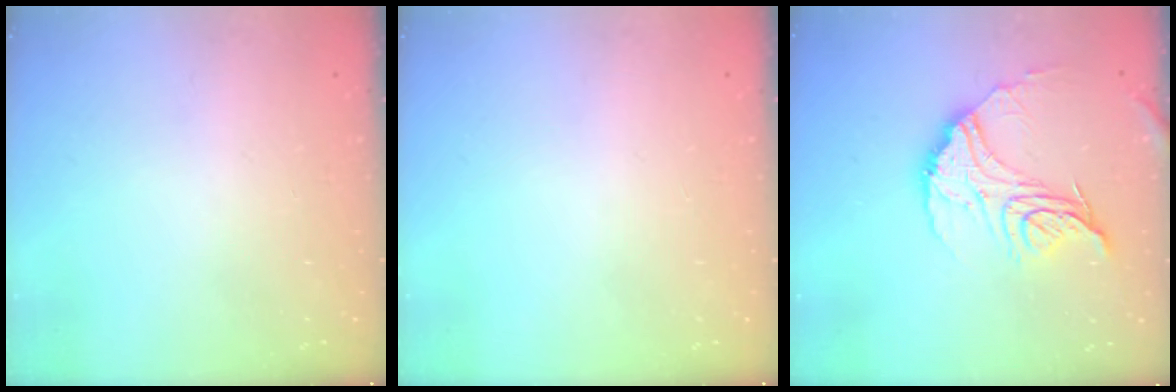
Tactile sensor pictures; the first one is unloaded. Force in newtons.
{"total": 0.0}
{"total": 16.1, "press": 16.1, "slide": 1.1}